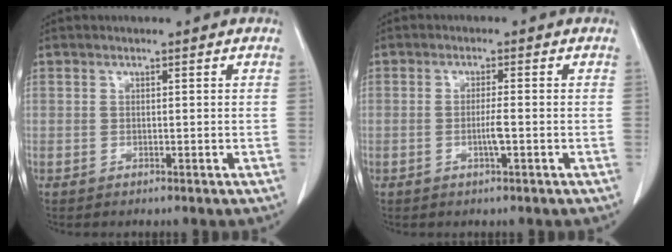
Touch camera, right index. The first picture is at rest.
{"total": 2.5, "force": [-0.7, -0.1, 2.4], "torque": [-0.046, -0.002, -0.013]}